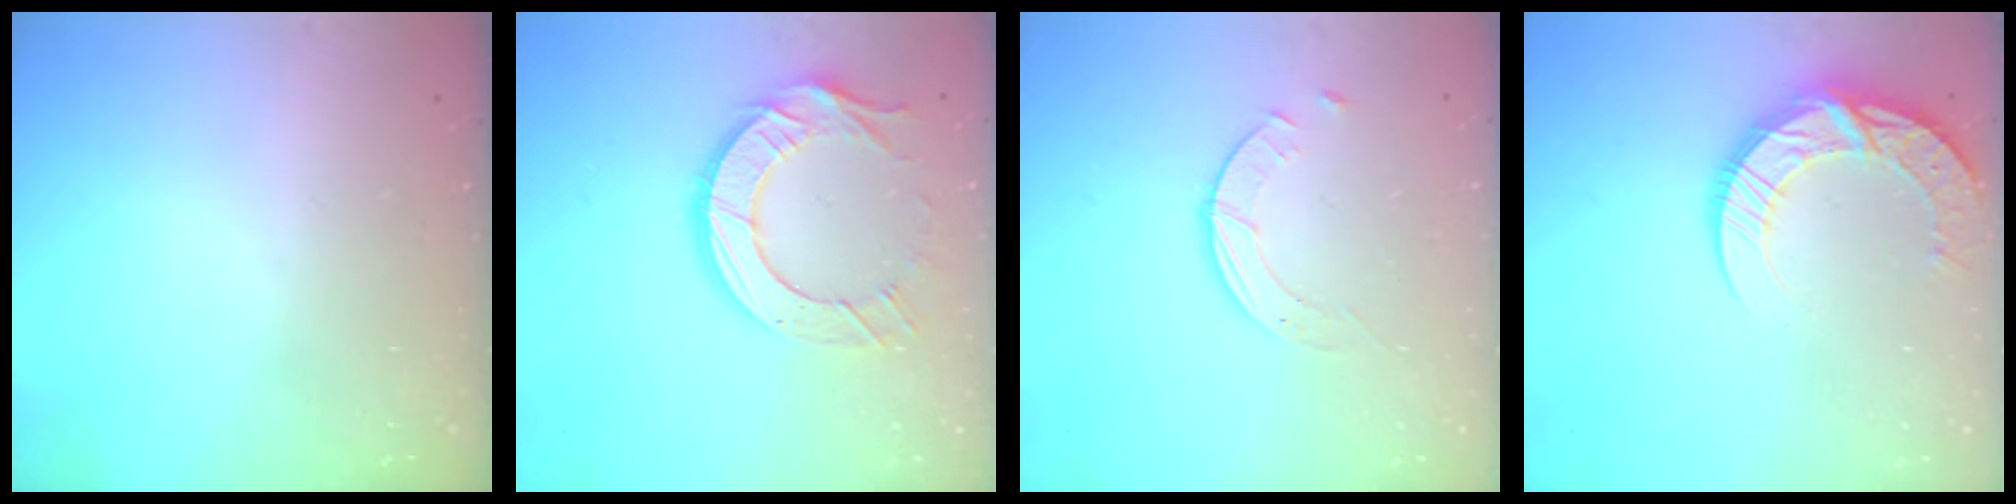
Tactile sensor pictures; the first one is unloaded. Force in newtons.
{"total": 12.8, "press": 12.7, "slide": 1.1}
{"total": 2.3, "press": 2.3, "slide": 0.3}
{"total": 13.9, "press": 13.8, "slide": 1.4}